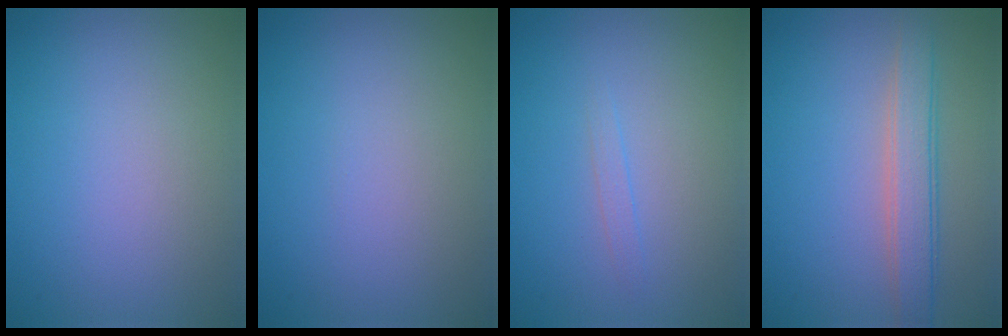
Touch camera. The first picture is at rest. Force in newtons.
{"total": 0.0}
{"total": 0.7, "press": 0.7, "slide": 0.1}
{"total": 3.2, "press": 3.2, "slide": 0.1}